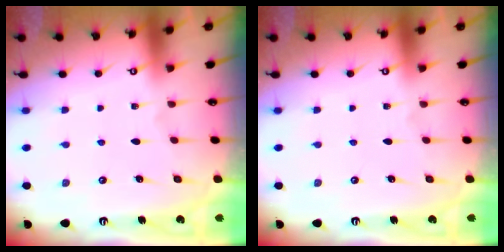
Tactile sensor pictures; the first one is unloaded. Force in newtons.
{"total": 0.0}